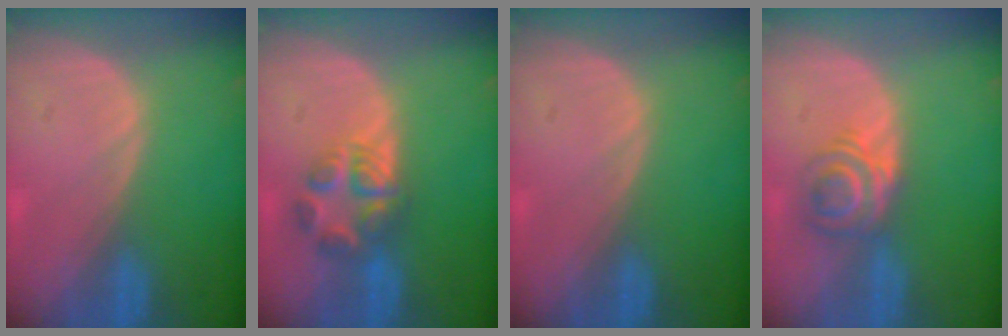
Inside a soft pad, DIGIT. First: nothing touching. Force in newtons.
{"total": 5.5, "press": 5.5, "slide": 0.9}
{"total": 0.0}
{"total": 5.9, "press": 4.9, "slide": 3.3}